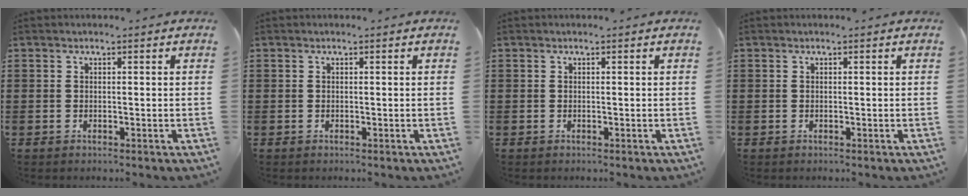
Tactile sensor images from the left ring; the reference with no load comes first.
{"total": 0.0}
{"total": 0.0}
{"total": 0.0}